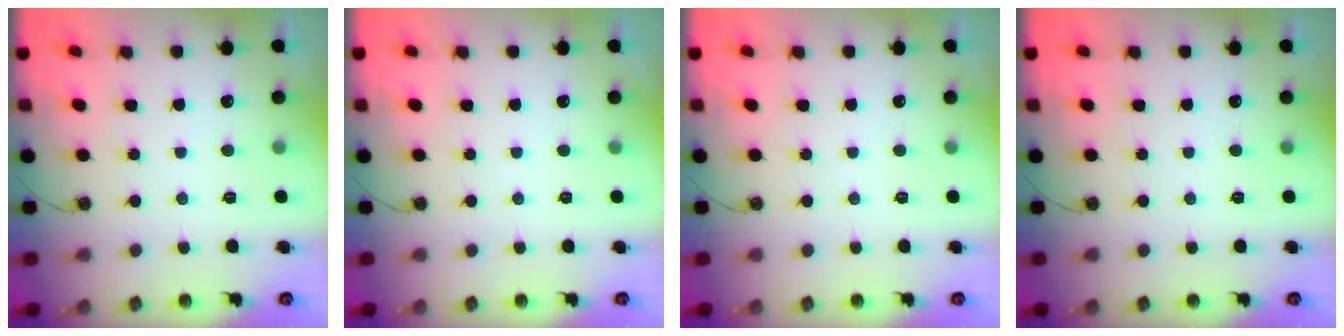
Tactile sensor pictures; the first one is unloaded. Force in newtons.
{"total": 0.0}
{"total": 0.0}
{"total": 0.0}